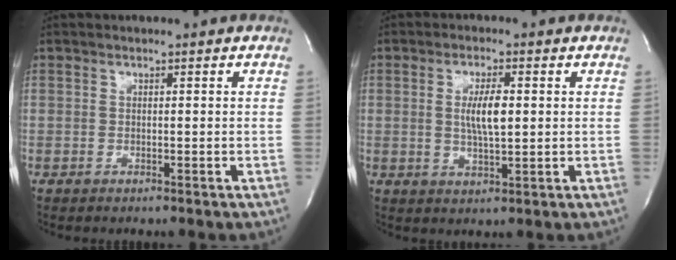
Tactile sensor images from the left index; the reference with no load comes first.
{"total": 5.0, "force": [0.5, 1.1, 4.9], "torque": [-0.093, -0.003, 0.008]}